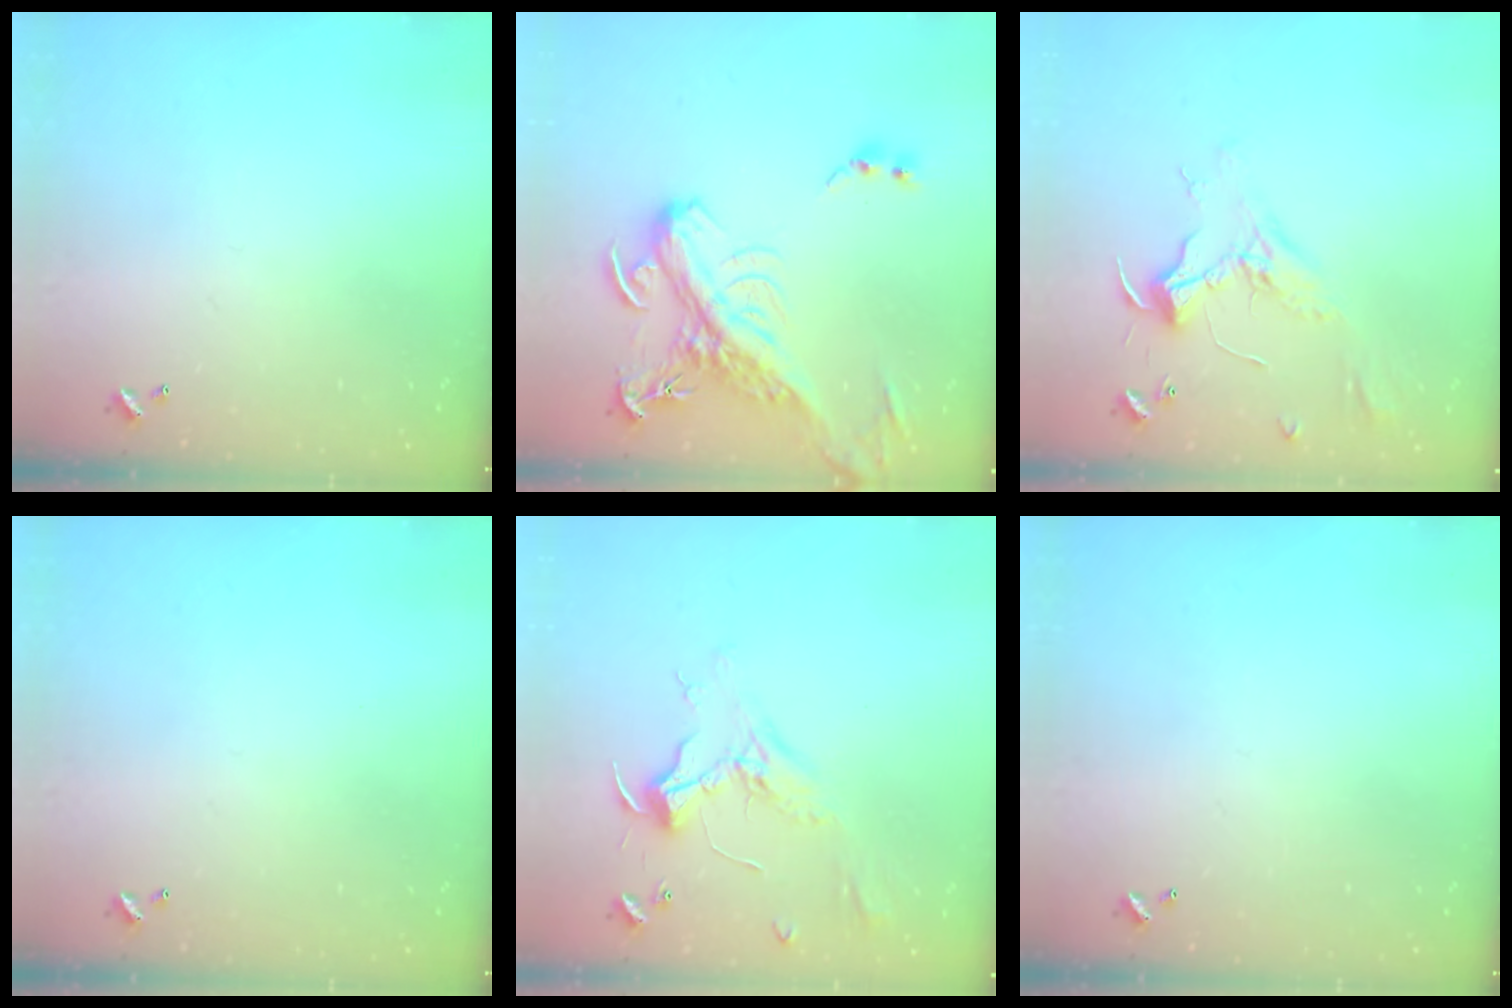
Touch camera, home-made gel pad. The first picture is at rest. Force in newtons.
{"total": 9.2, "press": 9.0, "slide": 2.0}
{"total": 2.3, "press": 2.2, "slide": 0.6}
{"total": 0.0}
{"total": 2.3, "press": 2.2, "slide": 0.8}
{"total": 0.0}